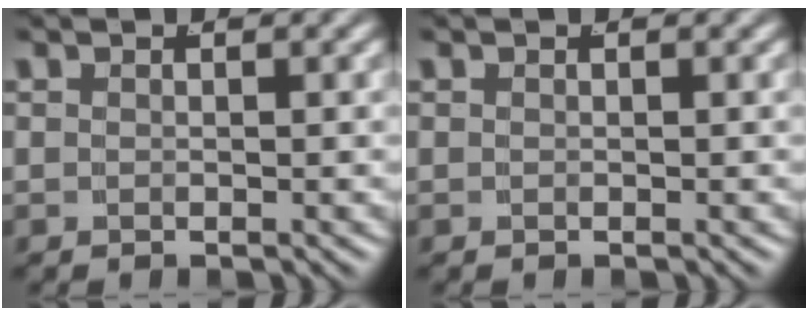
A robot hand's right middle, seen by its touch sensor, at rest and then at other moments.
{"total": 0.0}